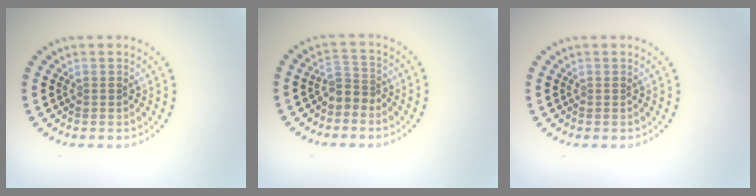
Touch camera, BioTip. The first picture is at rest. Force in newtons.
{"total": 2.3, "press": 1.7, "slide": 1.5}
{"total": 0.0}